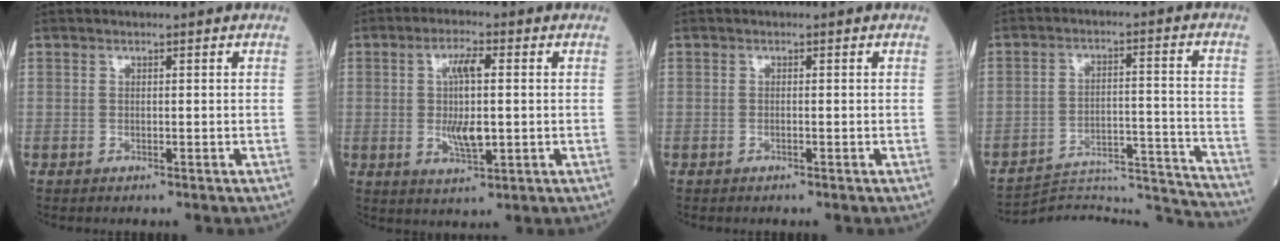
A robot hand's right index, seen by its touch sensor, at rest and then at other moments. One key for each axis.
{"total": 7.0, "fx": 0.2, "fy": 1.5, "fz": 6.9, "tx": -0.131, "ty": 0.001, "tz": 0.006}
{"total": 0.0}
{"total": 19.6, "fx": -19.5, "fy": -1.2, "fz": 1.1, "tx": -0.011, "ty": 0.016, "tz": -0.274}